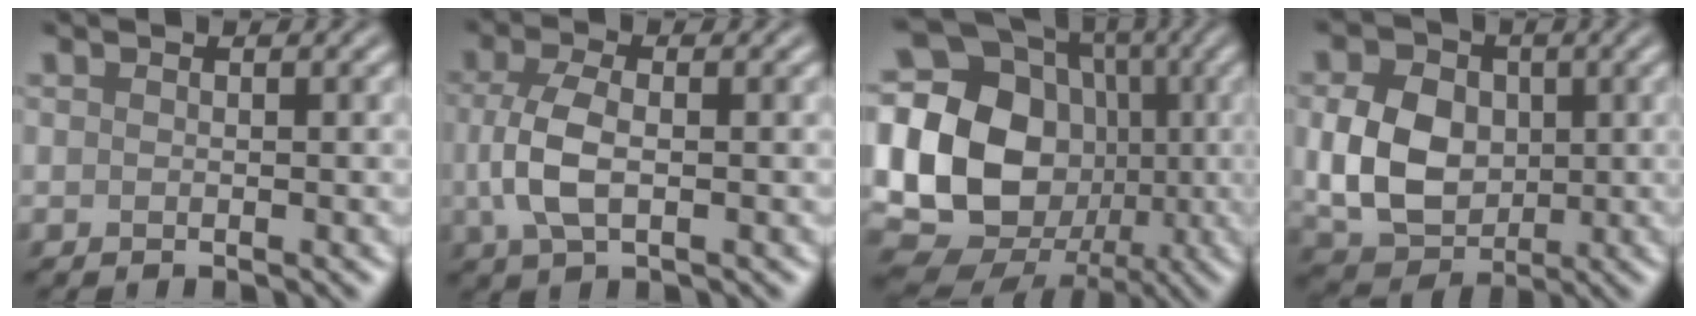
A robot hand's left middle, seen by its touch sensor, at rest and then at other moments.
{"total": 4.1, "force": [-0.3, 1.9, 3.6], "torque": [-0.090, 0.005, -0.005]}
{"total": 21.1, "force": [-0.5, 18.3, 10.4], "torque": [-0.221, 0.027, -0.051]}
{"total": 7.0, "force": [0.2, 5.3, 4.5], "torque": [-0.100, 0.002, 0.005]}